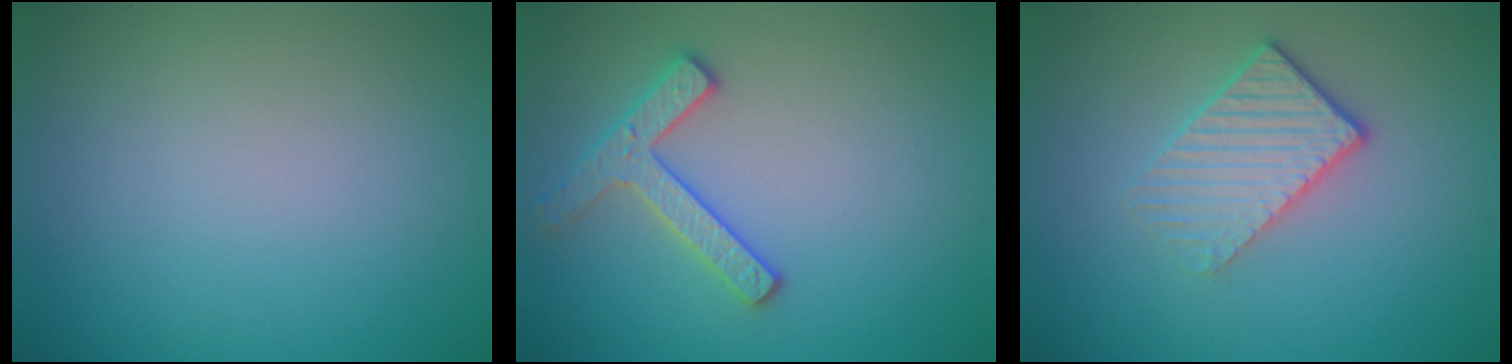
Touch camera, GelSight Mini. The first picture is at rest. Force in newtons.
{"total": 2.5, "press": 2.5, "slide": 0.4}
{"total": 3.1, "press": 2.7, "slide": 1.7}